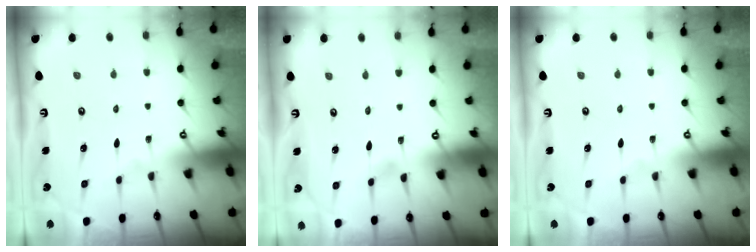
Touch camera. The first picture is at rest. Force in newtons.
{"total": 1.6, "press": 1.6, "slide": 0.2}
{"total": 0.0}